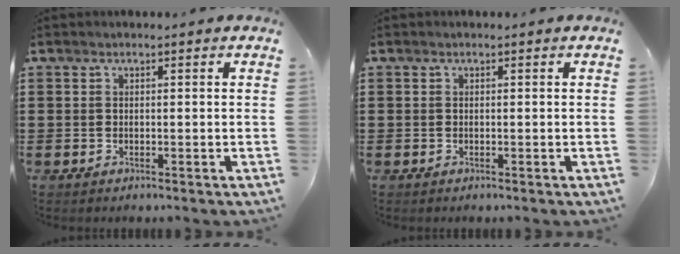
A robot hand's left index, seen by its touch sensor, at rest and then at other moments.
{"total": 0.0}